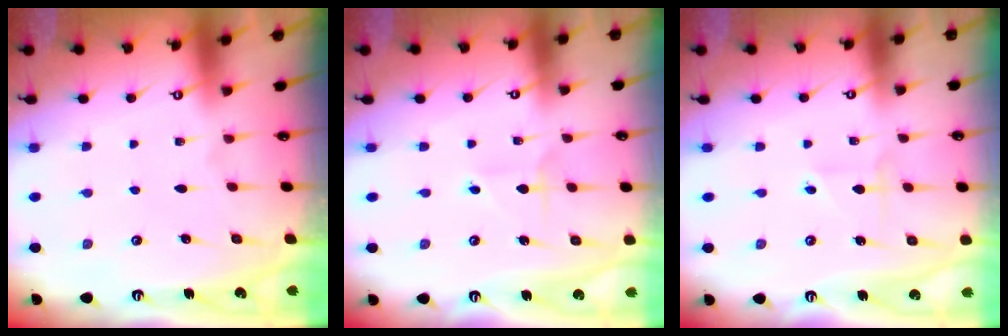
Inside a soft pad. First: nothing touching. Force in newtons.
{"total": 2.7, "press": 2.7, "slide": 0.2}
{"total": 2.8, "press": 2.6, "slide": 0.9}